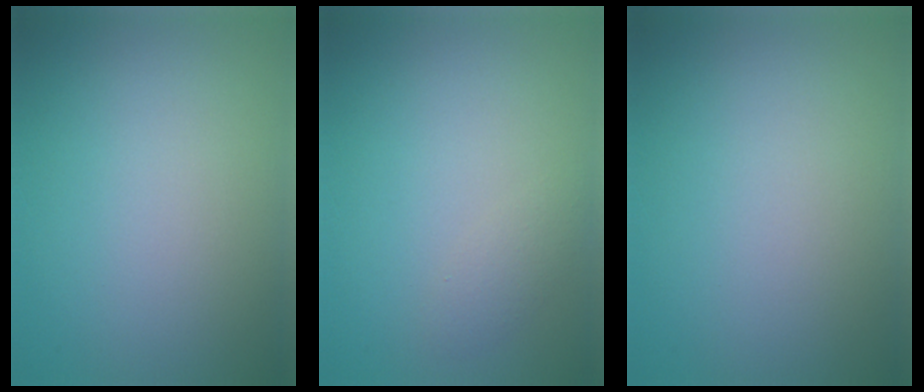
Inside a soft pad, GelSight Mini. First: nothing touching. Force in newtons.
{"total": 1.1, "press": 1.1, "slide": 0.1}
{"total": 0.0}